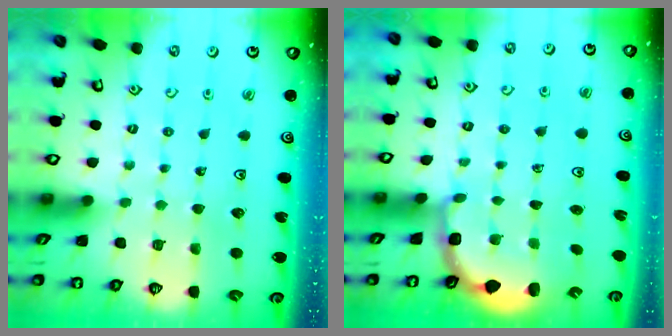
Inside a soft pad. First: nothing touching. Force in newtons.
{"total": 2.7, "press": 2.4, "slide": 1.4}